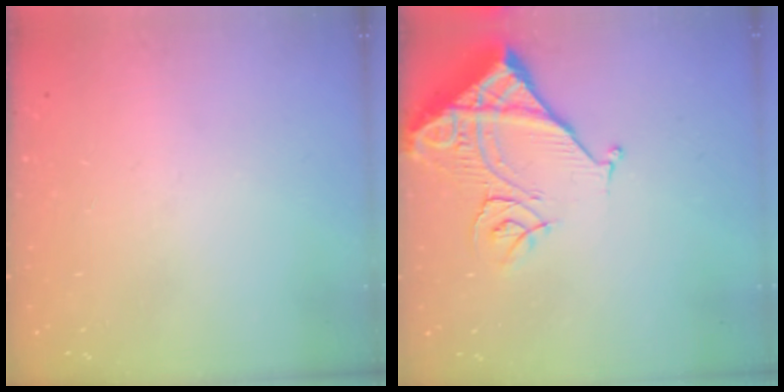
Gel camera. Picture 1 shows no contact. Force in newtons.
{"total": 12.1, "press": 12.0, "slide": 1.6}